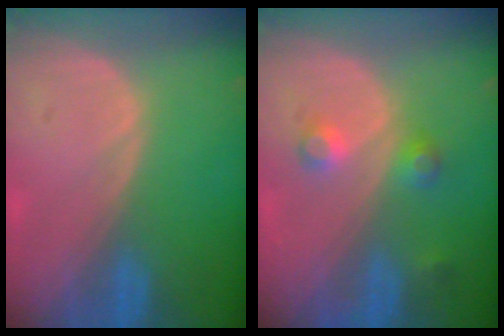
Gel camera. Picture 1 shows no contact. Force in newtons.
{"total": 3.6, "press": 3.4, "slide": 1.1}